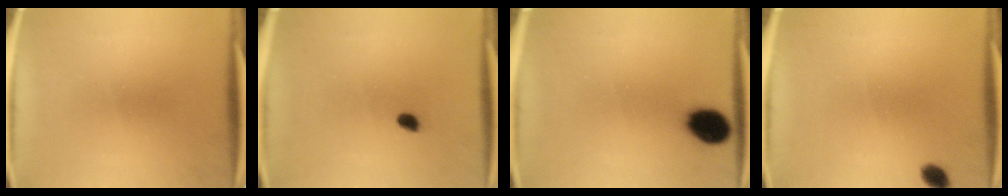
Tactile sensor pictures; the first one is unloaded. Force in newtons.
{"total": 1.6}
{"total": 7.8}
{"total": 2.3}